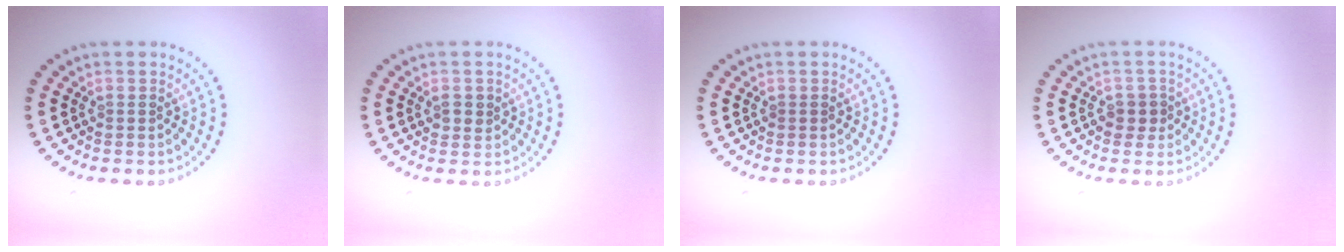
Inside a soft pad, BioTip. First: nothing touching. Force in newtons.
{"total": 1.3, "press": 1.3, "slide": 0.1}
{"total": 0.0}
{"total": 1.3, "press": 1.1, "slide": 0.7}